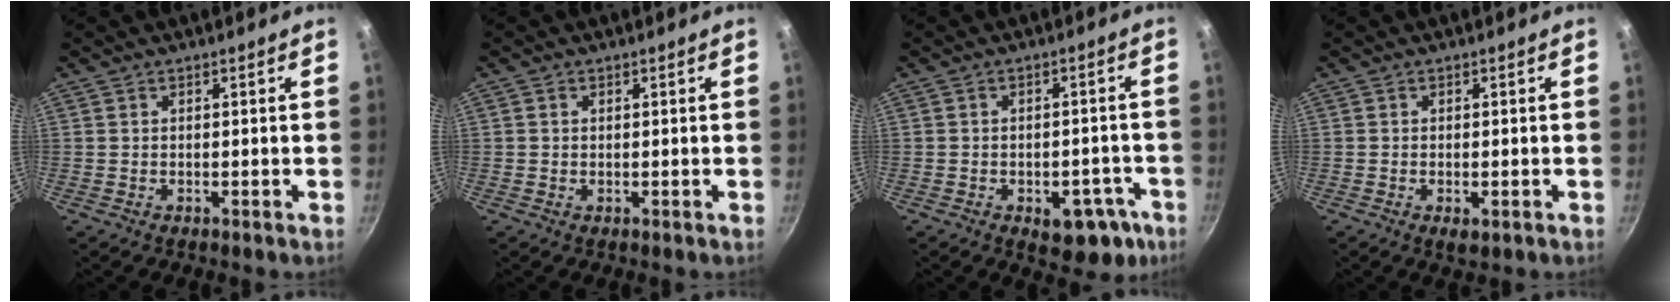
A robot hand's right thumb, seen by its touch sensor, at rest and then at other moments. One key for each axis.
{"total": 0.6, "fx": 0.2, "fy": 0.5, "fz": 0.2, "tx": -0.003, "ty": 0.002, "tz": 0.002}
{"total": 10.0, "fx": -4.7, "fy": 6.0, "fz": 6.6, "tx": -0.034, "ty": 0.028, "tz": -0.046}
{"total": 2.2, "fx": -0.8, "fy": 1.0, "fz": 1.8, "tx": -0.031, "ty": -0.006, "tz": -0.011}